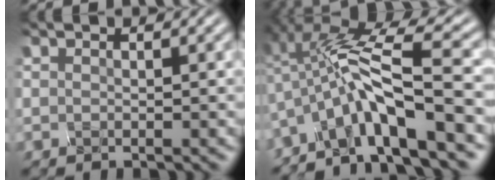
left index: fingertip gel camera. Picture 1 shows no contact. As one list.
[{"total": 8.1, "force": [-4.1, 1.0, 6.9], "torque": [-0.133, 0.026, -0.058]}]